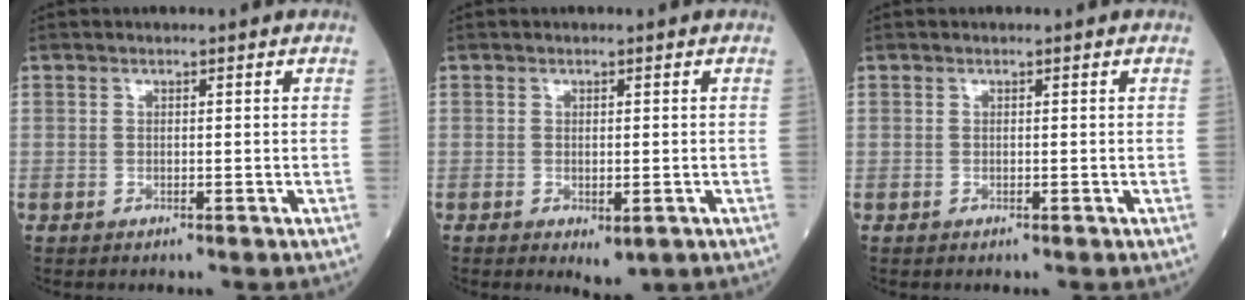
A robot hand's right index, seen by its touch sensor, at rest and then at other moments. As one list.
[{"total": 3.3, "force": [-1.4, 1.5, 2.6], "torque": [-0.038, -0.008, -0.009]}, {"total": 0.0}]